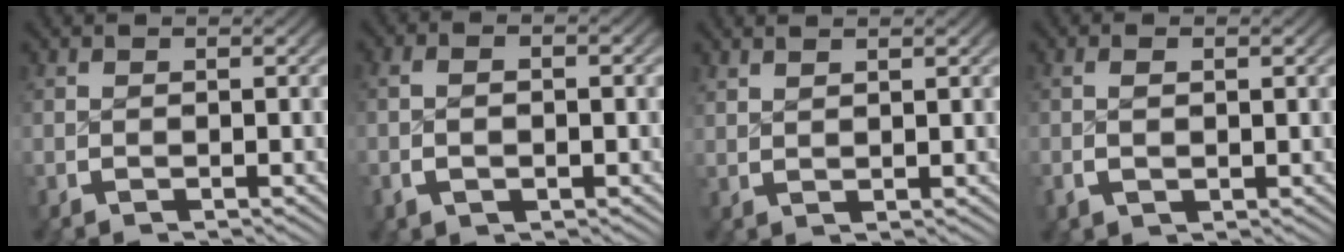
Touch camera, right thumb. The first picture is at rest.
{"total": 2.4, "force": [-0.5, 1.4, 1.9], "torque": [-0.044, 0.001, -0.010]}
{"total": 1.6, "force": [1.5, 0.0, 0.5], "torque": [-0.003, 0.005, 0.033]}
{"total": 1.3, "force": [-0.1, 0.7, 1.0], "torque": [-0.027, -0.003, 0.005]}